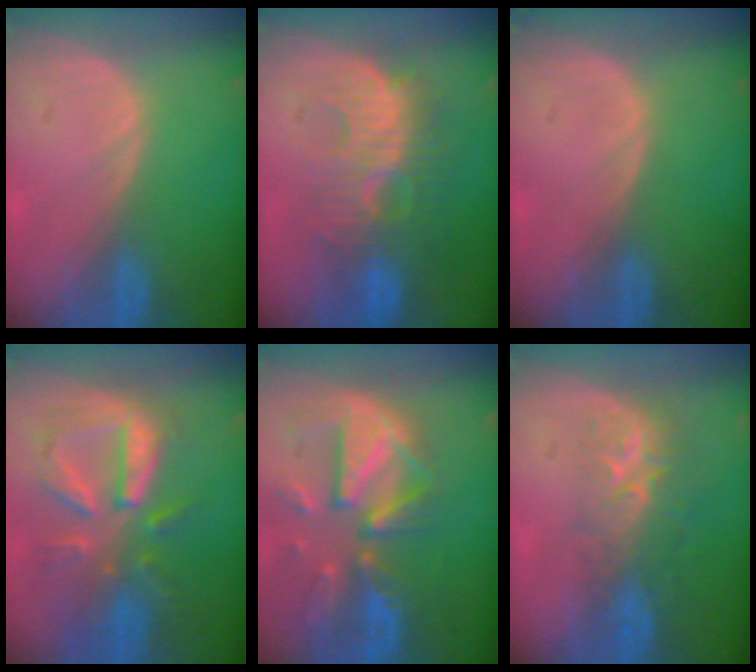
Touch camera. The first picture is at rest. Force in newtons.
{"total": 9.4, "press": 9.2, "slide": 2.0}
{"total": 0.0}
{"total": 9.9, "press": 9.0, "slide": 4.1}
{"total": 12.1, "press": 10.4, "slide": 6.2}
{"total": 8.7, "press": 7.1, "slide": 5.0}